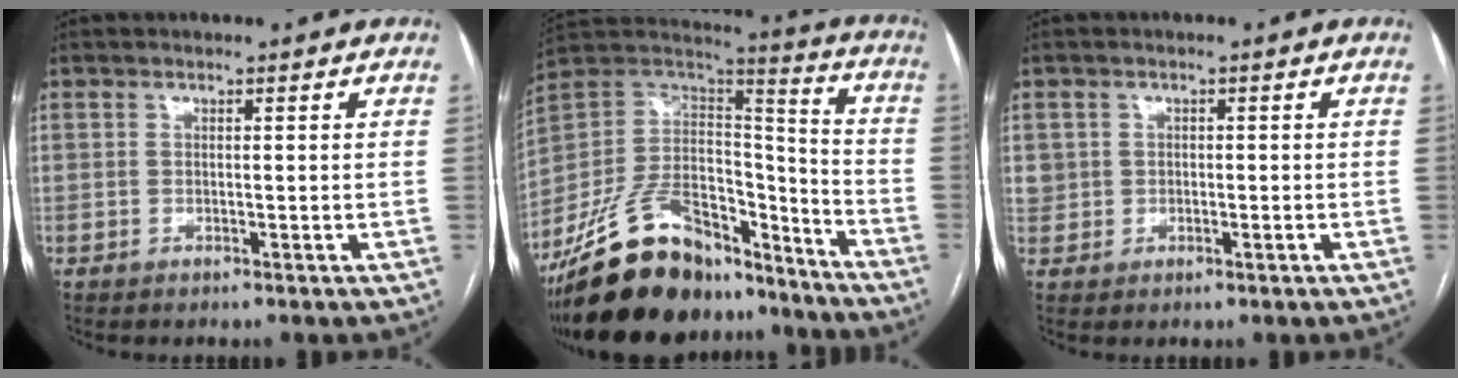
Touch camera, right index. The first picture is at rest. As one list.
[{"total": 28.0, "force": [-21.2, 12.1, 13.9], "torque": [-0.301, -0.002, -0.354]}, {"total": 2.2, "force": [-0.1, 2.2, 0.6], "torque": [-0.011, 0.013, 0.007]}]